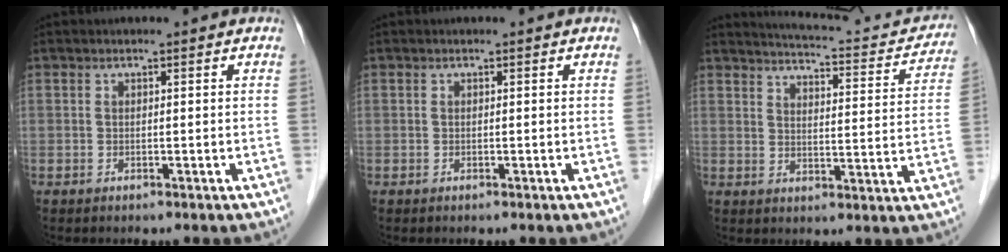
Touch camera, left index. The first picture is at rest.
{"total": 0.0}
{"total": 15.5, "force": [14.1, 3.3, 5.5], "torque": [-0.061, -0.012, 0.161]}